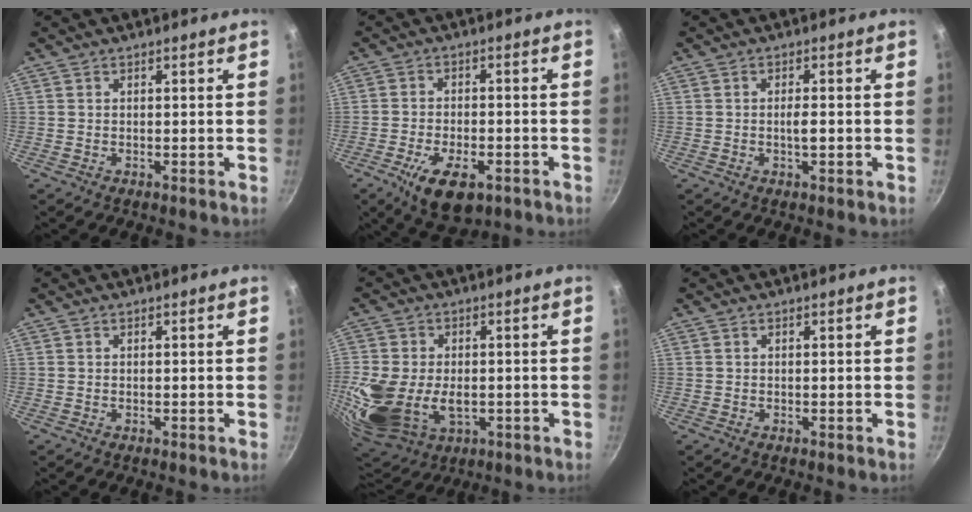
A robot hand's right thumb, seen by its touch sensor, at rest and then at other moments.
{"total": 10.9, "force": [-5.2, 5.3, 8.0], "torque": [-0.128, 0.013, -0.081]}
{"total": 2.4, "force": [-0.5, 0.7, 2.3], "torque": [-0.040, 0.004, -0.011]}
{"total": 0.0}
{"total": 18.1, "force": [-2.6, 12.4, 13.0], "torque": [-0.284, -0.008, -0.031]}
{"total": 0.0}